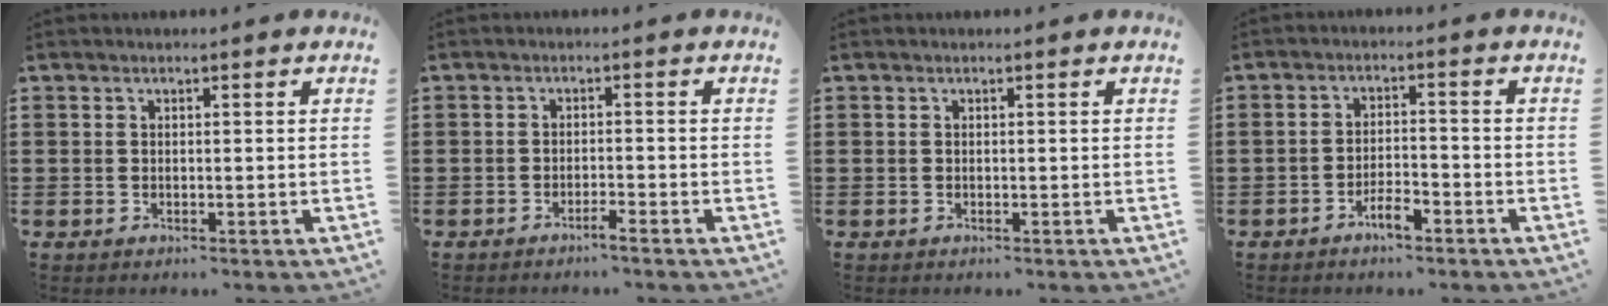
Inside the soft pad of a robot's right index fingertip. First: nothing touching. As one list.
[{"total": 1.7, "force": [-1.5, -0.2, 0.8], "torque": [-0.016, -0.002, -0.027]}, {"total": 0.0}, {"total": 3.8, "force": [-2.8, 0.9, 2.4], "torque": [-0.050, 0.005, -0.057]}]